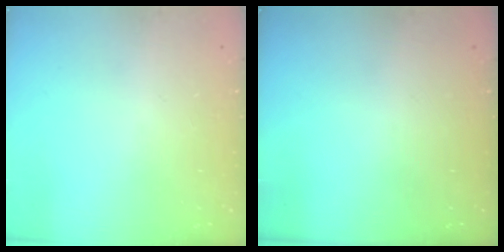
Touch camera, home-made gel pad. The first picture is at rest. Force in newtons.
{"total": 0.0}